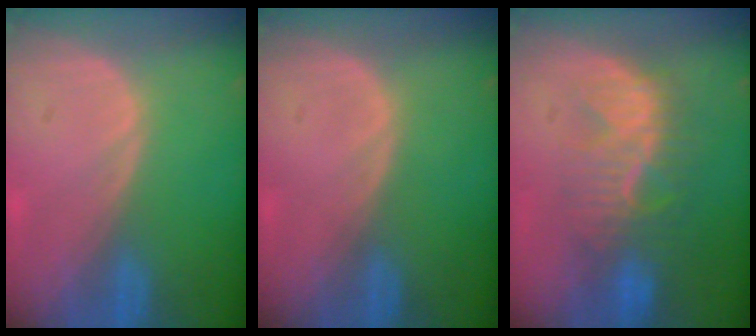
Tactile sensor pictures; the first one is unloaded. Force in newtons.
{"total": 0.0}
{"total": 9.1, "press": 8.4, "slide": 3.5}